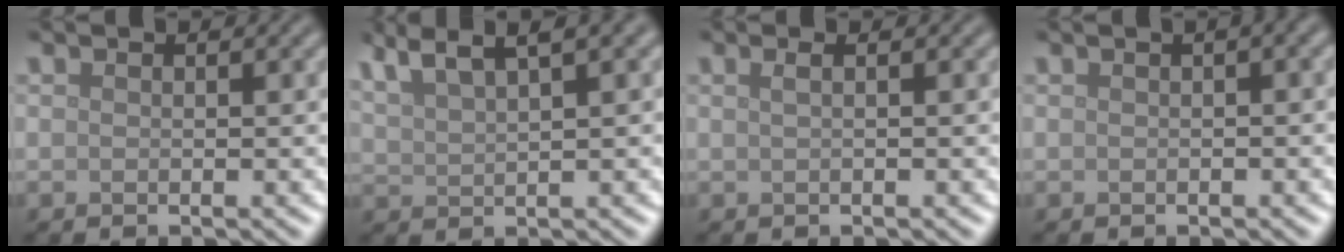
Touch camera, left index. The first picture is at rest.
{"total": 6.0, "force": [4.4, 1.2, 3.9], "torque": [-0.067, 0.023, 0.080]}
{"total": 1.6, "force": [0.6, 0.8, 1.3], "torque": [-0.010, 0.000, -0.005]}
{"total": 2.3, "force": [0.7, 0.7, 2.1], "torque": [-0.021, 0.010, 0.008]}